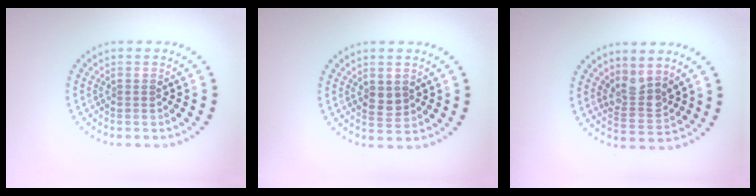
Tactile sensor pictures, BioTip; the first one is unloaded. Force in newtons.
{"total": 1.9, "press": 1.8, "slide": 0.3}
{"total": 2.8, "press": 2.4, "slide": 1.6}